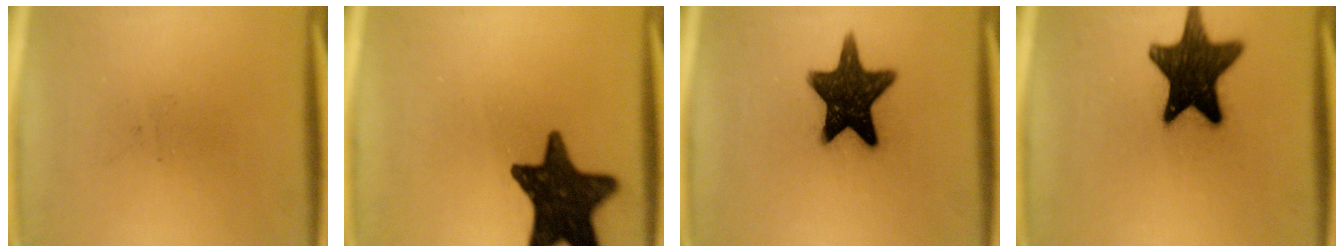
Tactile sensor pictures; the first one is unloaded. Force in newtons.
{"total": 16.0}
{"total": 15.5}
{"total": 16.2}